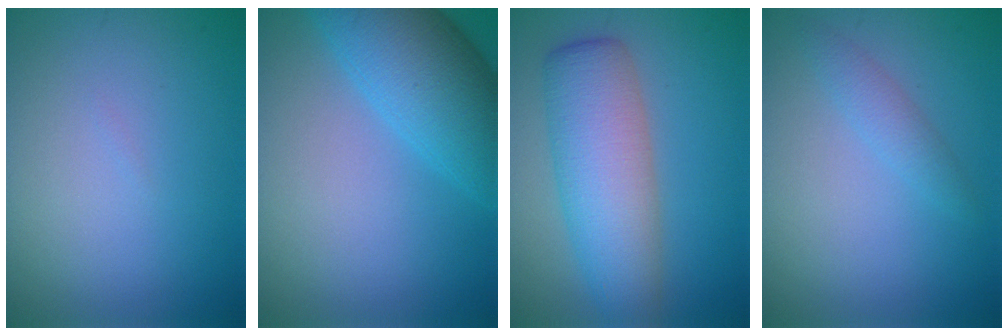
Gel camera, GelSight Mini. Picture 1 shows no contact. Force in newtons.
{"total": 7.7, "press": 7.7, "slide": 0.3}
{"total": 7.1, "press": 7.1, "slide": 0.3}
{"total": 1.5, "press": 1.5, "slide": 0.1}